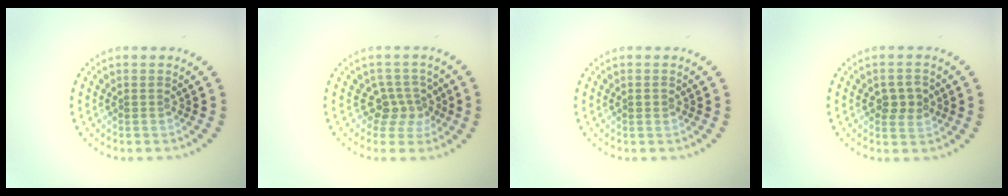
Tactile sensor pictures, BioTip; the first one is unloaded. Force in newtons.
{"total": 2.7, "press": 2.0, "slide": 1.8}
{"total": 0.8, "press": 0.8, "slide": 0.1}
{"total": 2.4, "press": 2.4, "slide": 0.2}